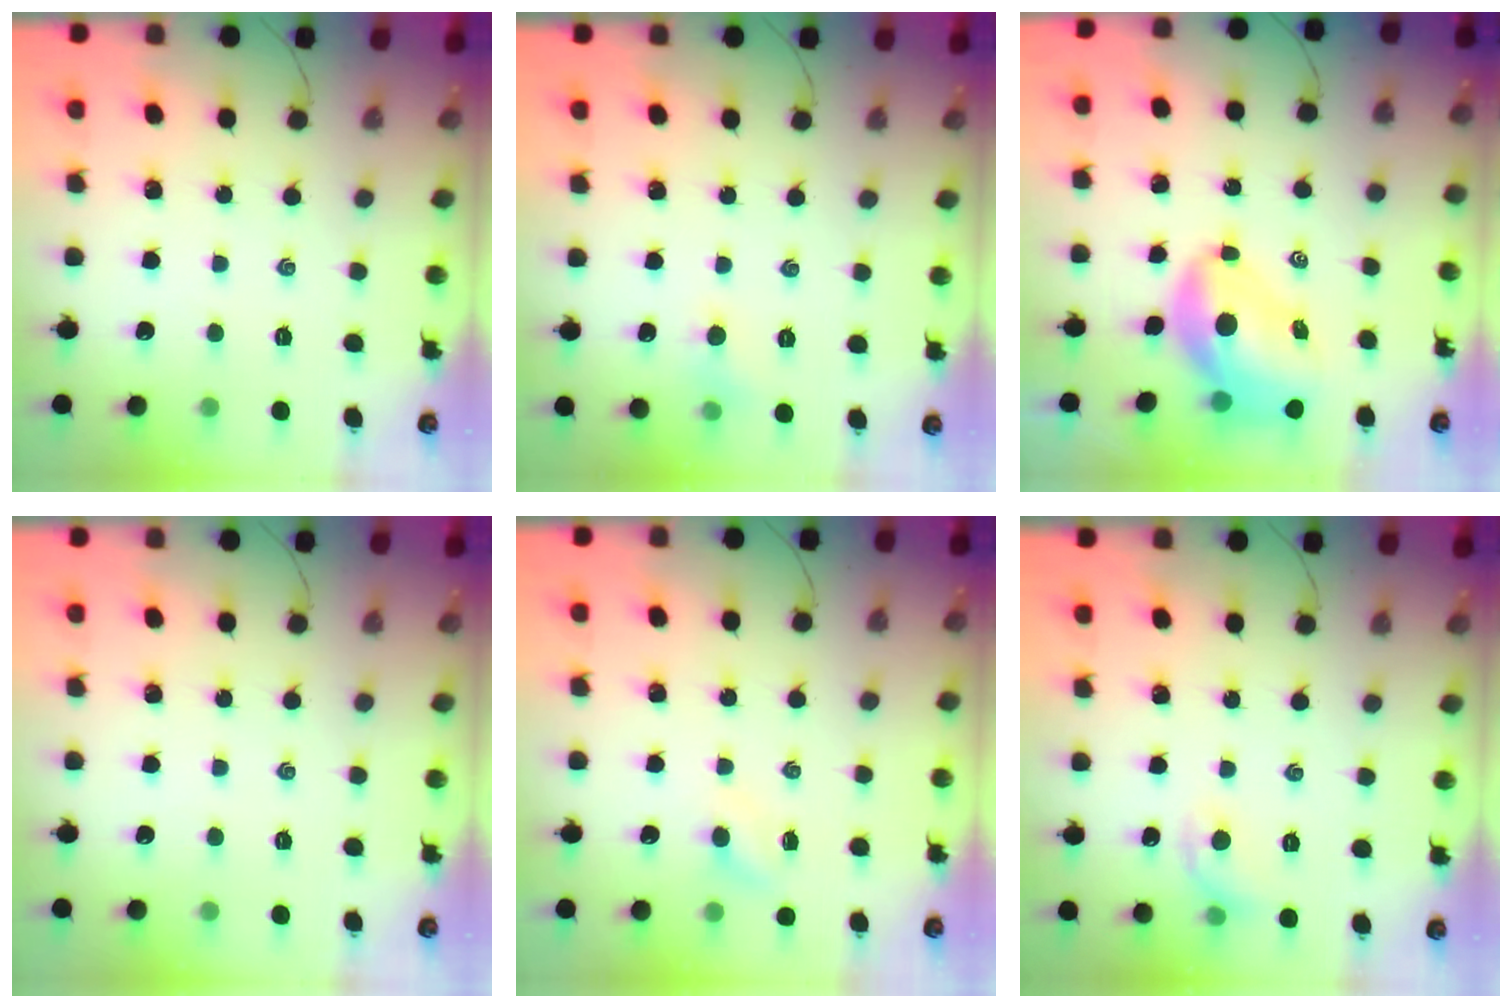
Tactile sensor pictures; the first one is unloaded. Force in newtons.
{"total": 4.2, "press": 3.9, "slide": 1.4}
{"total": 11.1, "press": 10.7, "slide": 3.2}
{"total": 0.0}
{"total": 3.0, "press": 2.8, "slide": 0.9}
{"total": 6.9, "press": 6.8, "slide": 0.9}